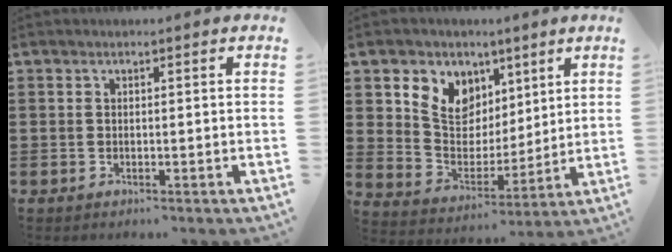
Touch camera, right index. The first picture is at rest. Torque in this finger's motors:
{"motor_torque": [0.73, -0.01, 0.55, 0.13]}